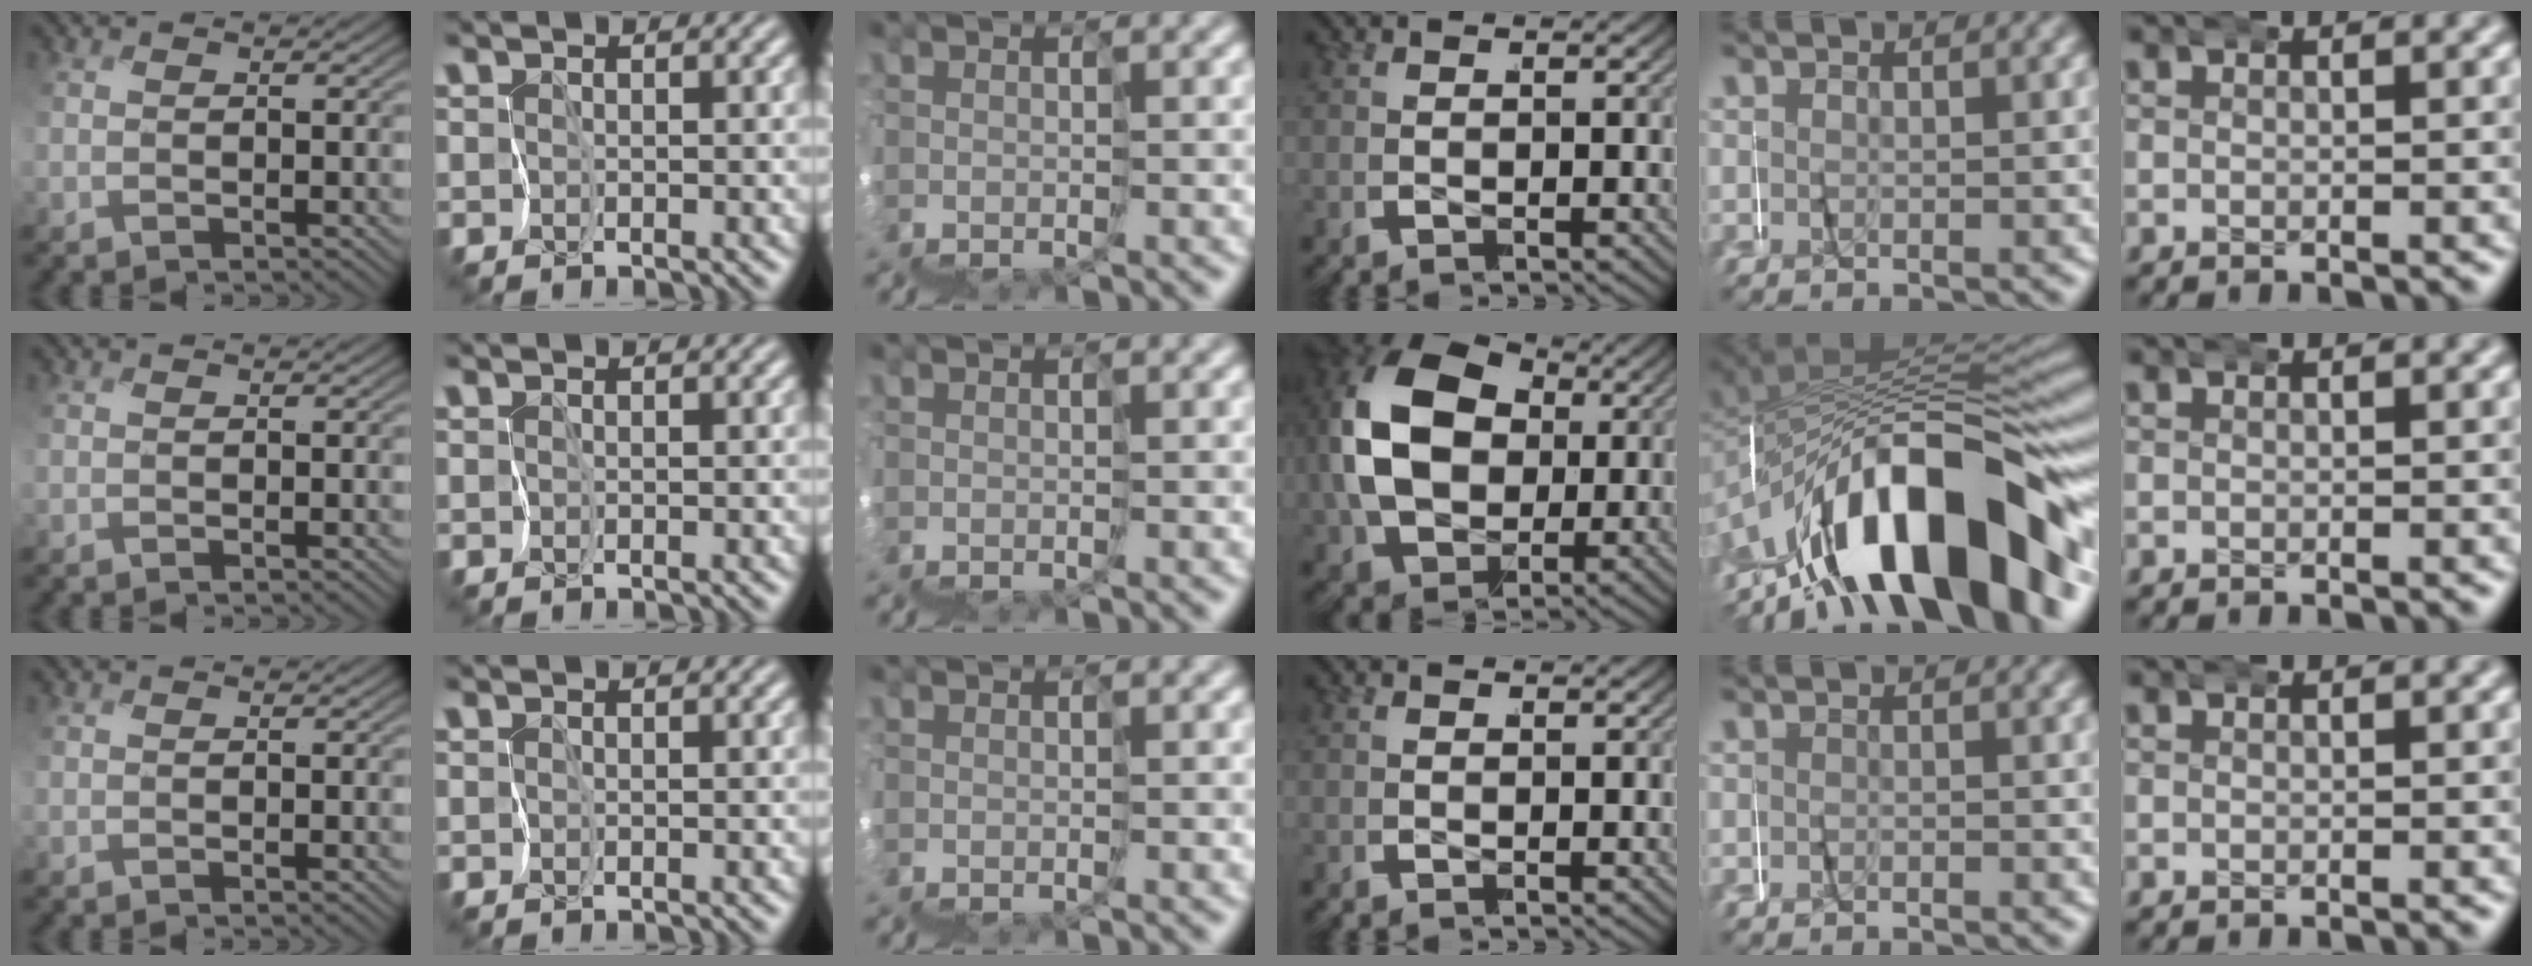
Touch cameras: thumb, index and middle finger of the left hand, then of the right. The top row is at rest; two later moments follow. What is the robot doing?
{"motion": "wrap", "object": "napkin"}